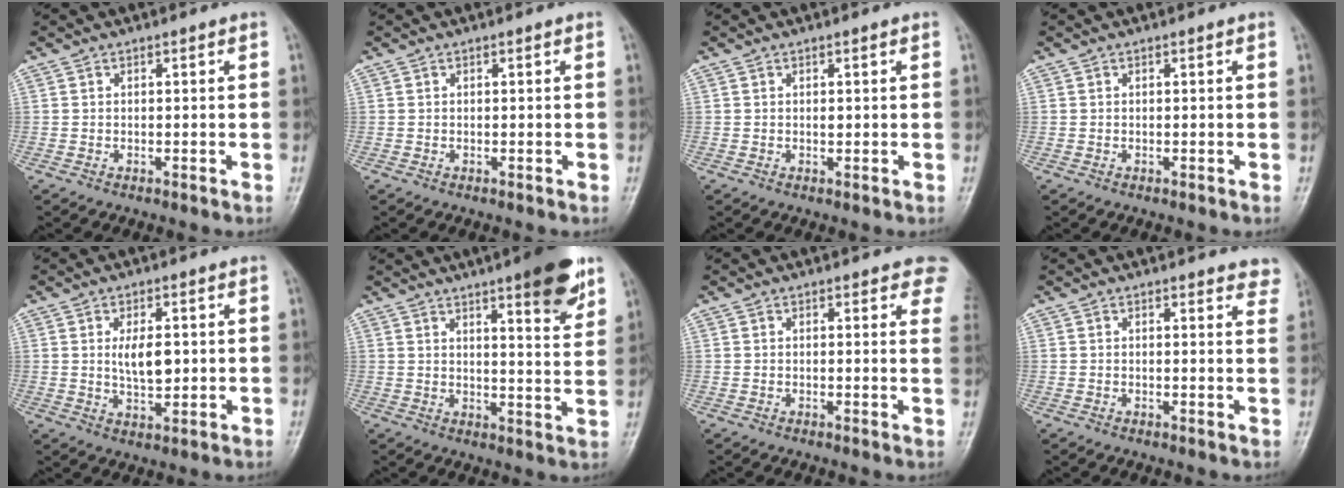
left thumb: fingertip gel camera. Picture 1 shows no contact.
{"total": 0.0}
{"total": 0.8, "force": [0.2, 0.4, 0.6], "torque": [-0.009, -0.001, 0.005]}
{"total": 0.0}
{"total": 6.1, "force": [0.8, 3.0, 5.2], "torque": [-0.082, -0.009, 0.017]}
{"total": 11.7, "force": [7.2, 2.3, 8.9], "torque": [-0.100, -0.037, 0.094]}
{"total": 5.7, "force": [4.0, 2.2, 3.4], "torque": [-0.005, -0.012, 0.031]}
{"total": 4.5, "force": [4.0, 1.6, 1.3], "torque": [0.015, -0.016, 0.030]}